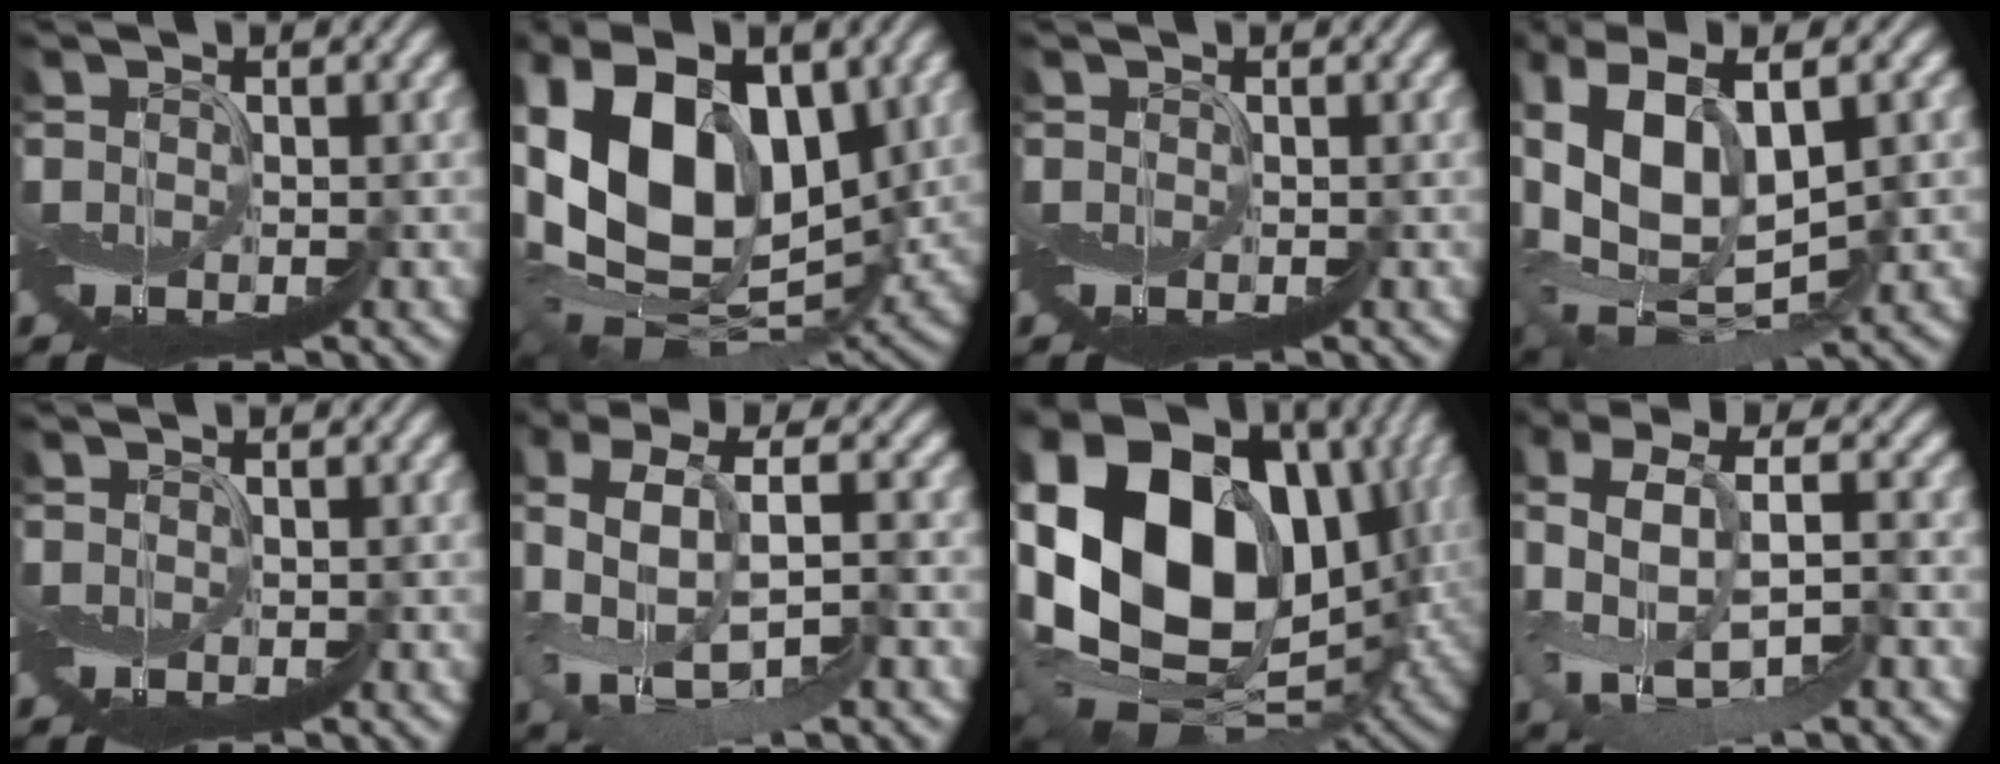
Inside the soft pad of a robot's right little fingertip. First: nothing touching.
{"total": 13.4, "force": [4.8, 8.3, 9.3], "torque": [-0.212, 0.003, 0.103]}
{"total": 0.0}
{"total": 11.2, "force": [3.9, 6.0, 8.7], "torque": [-0.219, -0.012, 0.099]}
{"total": 0.0}
{"total": 5.7, "force": [0.5, 3.1, 4.8], "torque": [-0.156, 0.011, 0.010]}
{"total": 16.2, "force": [5.2, 11.4, 10.3], "torque": [-0.251, 0.008, 0.118]}
{"total": 5.1, "force": [0.6, 2.7, 4.3], "torque": [-0.145, 0.012, 0.010]}